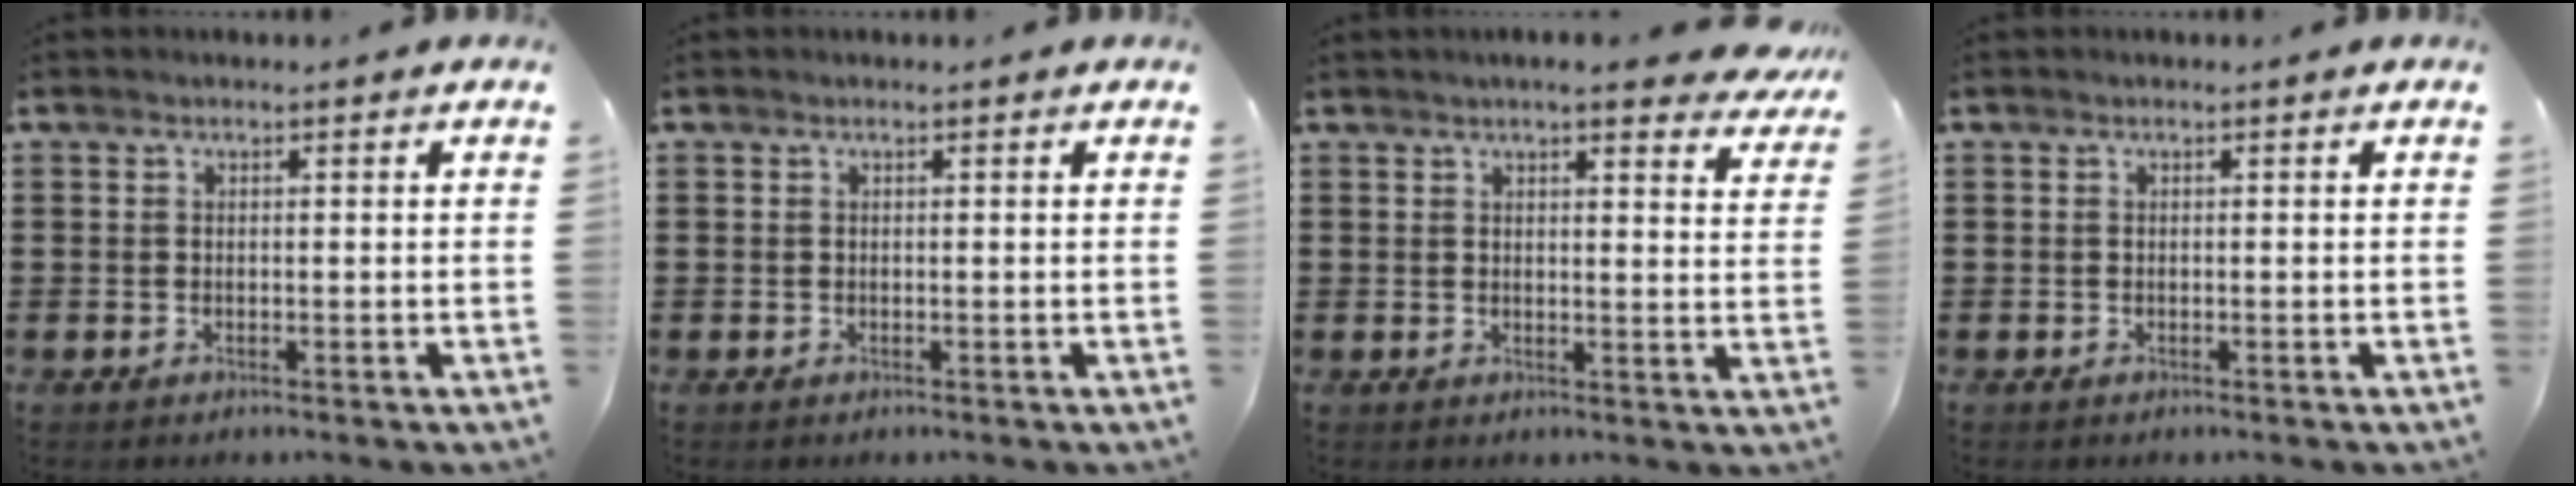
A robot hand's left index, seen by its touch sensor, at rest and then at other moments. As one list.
[{"total": 0.0}, {"total": 4.9, "force": [4.3, 0.0, 2.3], "torque": [-0.050, -0.011, 0.075]}, {"total": 0.0}]